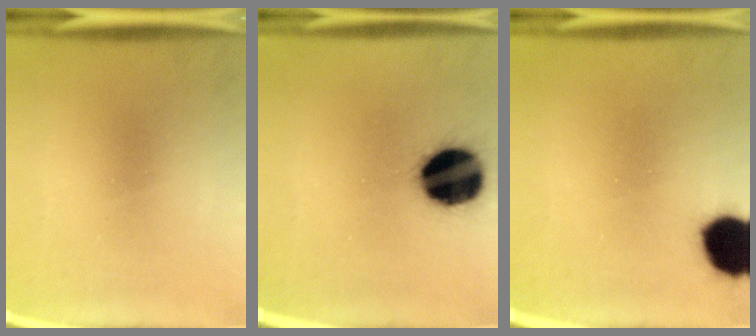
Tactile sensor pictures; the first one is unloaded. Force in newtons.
{"total": 19.8}
{"total": 13.8}